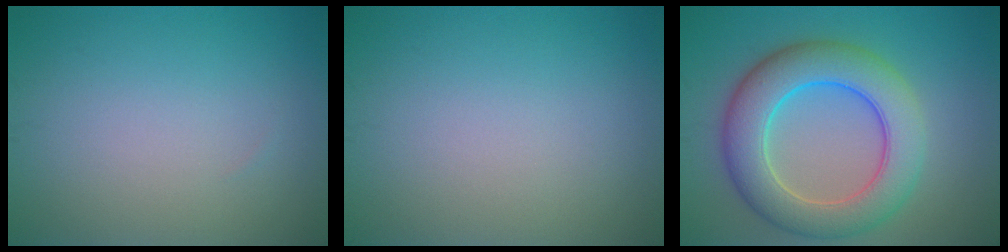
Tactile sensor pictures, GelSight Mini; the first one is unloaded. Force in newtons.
{"total": 0.0}
{"total": 8.5, "press": 8.5, "slide": 0.1}